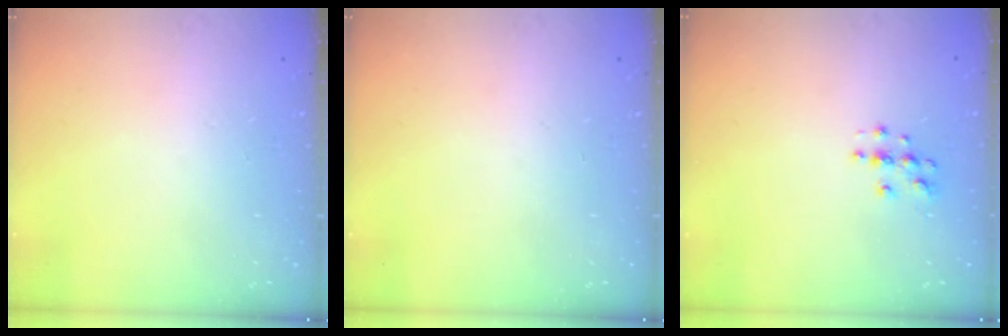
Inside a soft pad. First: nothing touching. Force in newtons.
{"total": 0.0}
{"total": 3.8, "press": 3.8, "slide": 0.4}